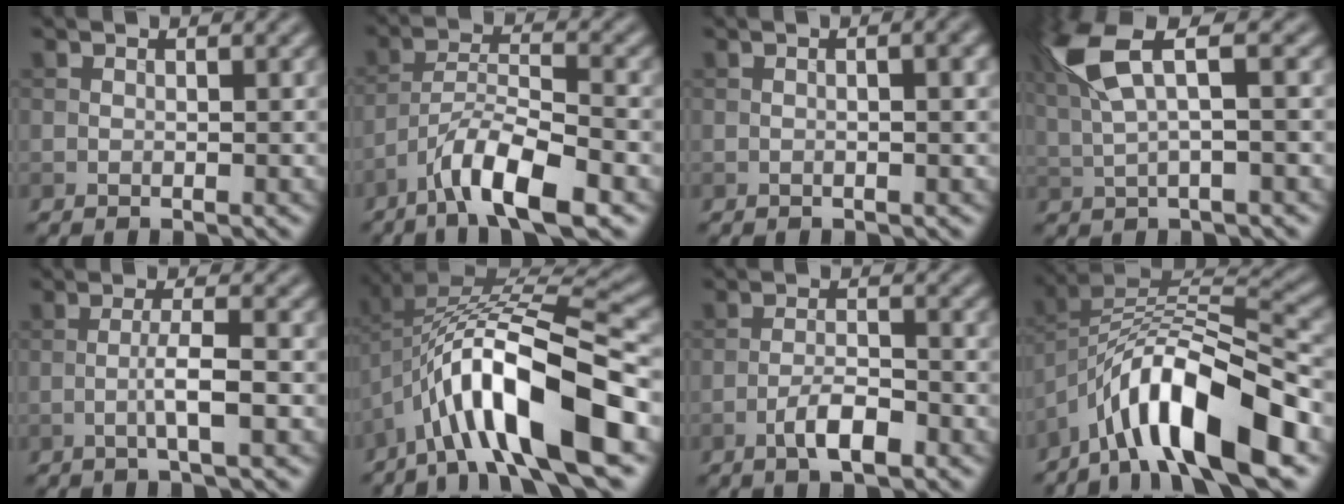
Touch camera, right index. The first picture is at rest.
{"total": 7.6, "force": [-4.9, 1.9, 5.5], "torque": [-0.093, 0.006, -0.091]}
{"total": 3.2, "force": [0.5, 1.2, 2.9], "torque": [-0.023, 0.000, -0.007]}
{"total": 6.8, "force": [2.6, 1.9, 6.0], "torque": [-0.133, 0.017, 0.052]}
{"total": 3.0, "force": [-0.9, 0.2, 2.8], "torque": [-0.052, 0.007, -0.021]}
{"total": 13.0, "force": [-5.3, 3.7, 11.3], "torque": [-0.192, 0.011, -0.090]}
{"total": 3.5, "force": [-2.0, 1.0, 2.7], "torque": [-0.049, 0.006, -0.039]}
{"total": 11.7, "force": [-6.7, 3.5, 8.9], "torque": [-0.145, 0.013, -0.124]}